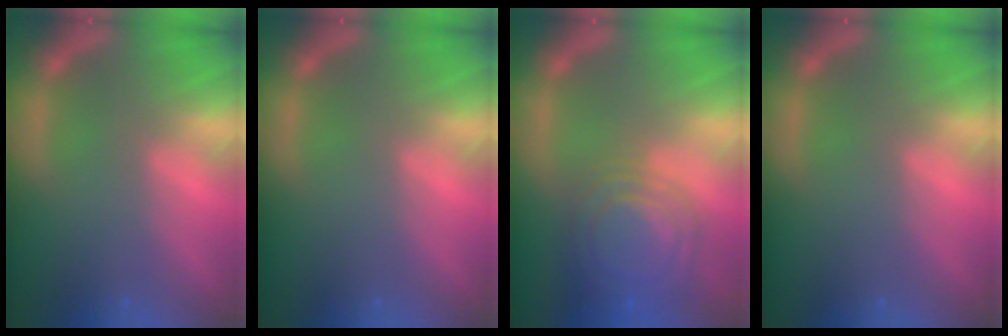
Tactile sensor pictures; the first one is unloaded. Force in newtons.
{"total": 0.0}
{"total": 10.0}
{"total": 0.0}